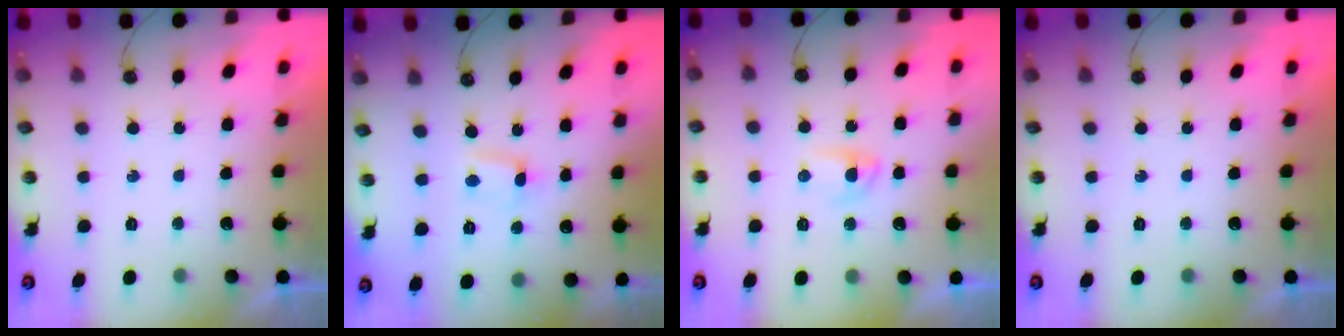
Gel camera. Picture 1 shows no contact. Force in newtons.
{"total": 5.0, "press": 0.9, "slide": 4.9}
{"total": 2.9, "press": 2.9, "slide": 0.5}
{"total": 0.0}